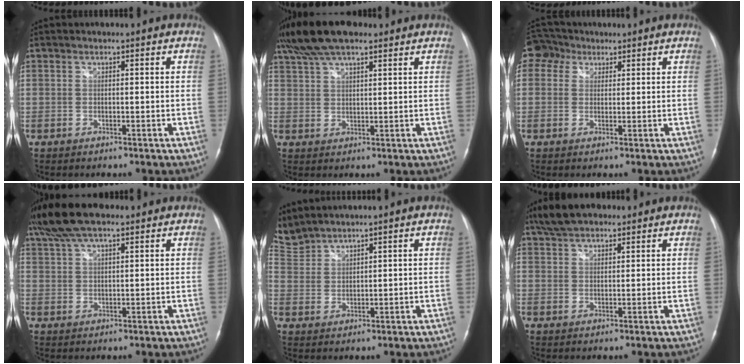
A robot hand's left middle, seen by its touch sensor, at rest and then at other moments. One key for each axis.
{"total": 10.8, "fx": 8.2, "fy": 2.8, "fz": 6.4, "tx": -0.127, "ty": 0.036, "tz": 0.148}
{"total": 4.5, "fx": 2.3, "fy": 3.7, "fz": 0.9, "tx": -0.025, "ty": 0.024, "tz": 0.045}
{"total": 9.4, "fx": 7.2, "fy": 2.3, "fz": 5.6, "tx": -0.114, "ty": 0.035, "tz": 0.132}
{"total": 5.3, "fx": 5.3, "fy": 0.2, "fz": 0.2, "tx": -0.026, "ty": 0.018, "tz": 0.120}
{"total": 6.9, "fx": 5.4, "fy": 2.6, "fz": 3.3, "tx": -0.067, "ty": 0.024, "tz": 0.101}